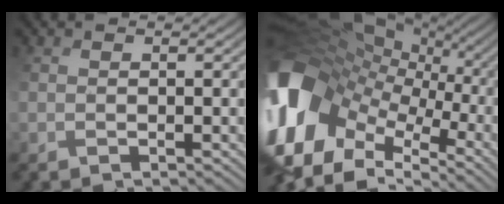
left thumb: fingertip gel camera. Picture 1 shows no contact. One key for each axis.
{"total": 17.5, "fx": -1.7, "fy": 11.8, "fz": 12.9, "tx": -0.313, "ty": 0.001, "tz": -0.017}